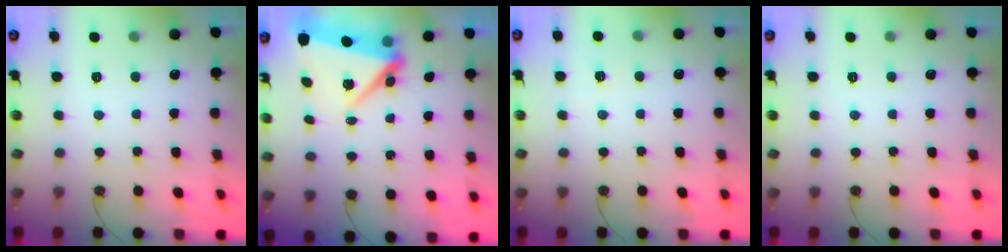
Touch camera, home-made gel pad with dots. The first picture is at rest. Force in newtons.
{"total": 7.2, "press": 6.9, "slide": 1.8}
{"total": 3.2, "press": 2.1, "slide": 2.4}
{"total": 0.0}